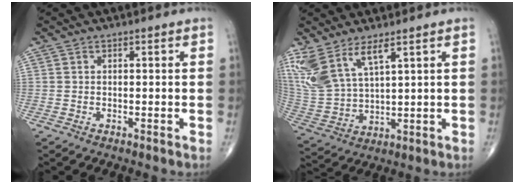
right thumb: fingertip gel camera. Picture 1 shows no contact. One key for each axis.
{"total": 12.5, "fx": 7.6, "fy": 4.8, "fz": 8.7, "tx": -0.196, "ty": -0.029, "tz": 0.172}